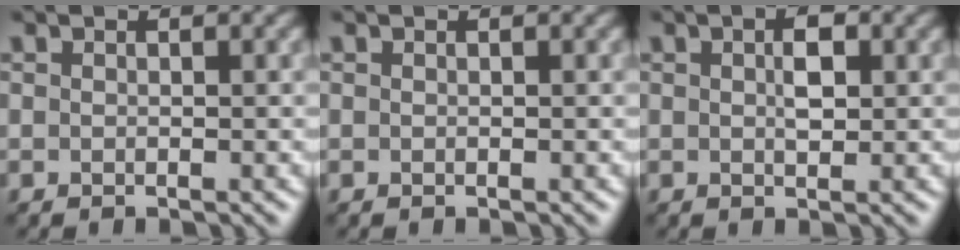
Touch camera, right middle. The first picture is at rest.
{"total": 0.0}
{"total": 2.3, "force": [0.4, 1.1, 2.0], "torque": [-0.034, 0.003, 0.006]}